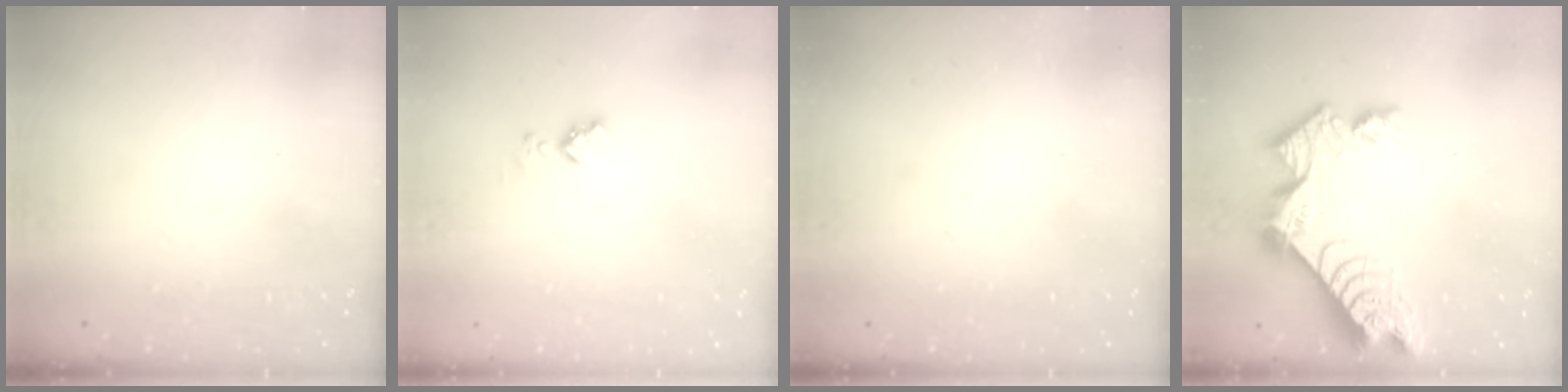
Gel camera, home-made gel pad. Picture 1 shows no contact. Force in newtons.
{"total": 3.7, "press": 3.7, "slide": 0.6}
{"total": 0.0}
{"total": 13.2, "press": 13.2, "slide": 1.0}